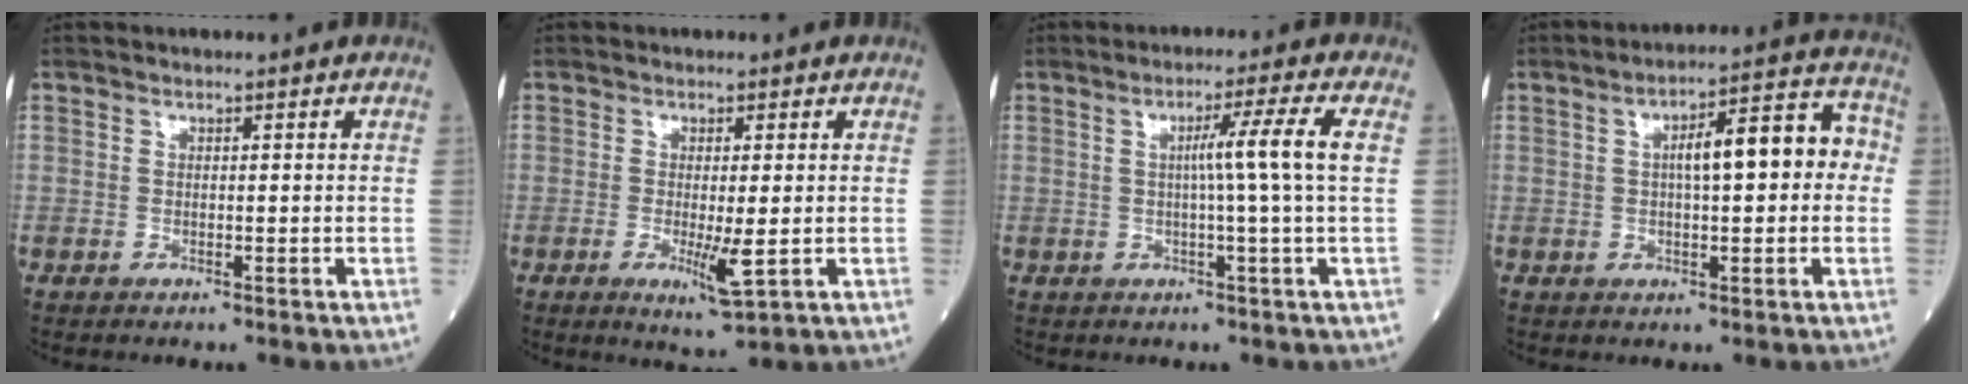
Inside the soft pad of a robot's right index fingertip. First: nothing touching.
{"total": 4.6, "force": [-1.0, 0.7, 4.5], "torque": [-0.077, -0.010, -0.013]}
{"total": 6.2, "force": [0.6, -2.0, 5.8], "torque": [-0.094, 0.007, 0.012]}
{"total": 9.8, "force": [0.9, 2.6, 9.4], "torque": [-0.135, 0.042, 0.011]}